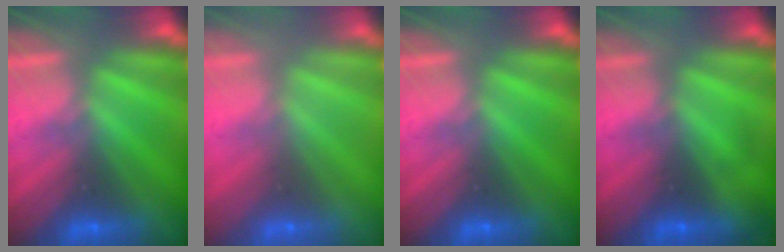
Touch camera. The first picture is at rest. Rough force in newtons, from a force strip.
{"total": 3.3}
{"total": 0.0}
{"total": 1.9}